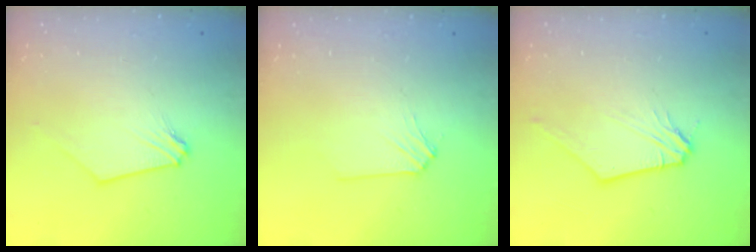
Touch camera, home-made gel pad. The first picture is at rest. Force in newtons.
{"total": 2.1, "press": 2.1, "slide": 0.4}
{"total": 2.4, "press": 2.3, "slide": 0.4}